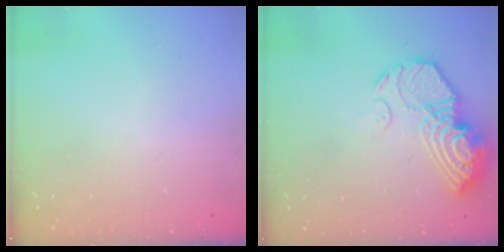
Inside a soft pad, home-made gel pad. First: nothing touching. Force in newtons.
{"total": 15.6, "press": 15.5, "slide": 1.8}